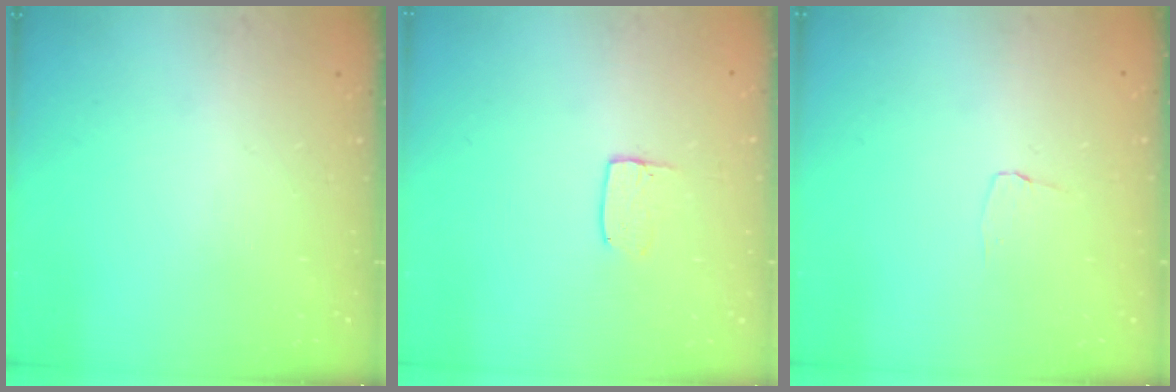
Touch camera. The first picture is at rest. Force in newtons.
{"total": 3.6, "press": 3.5, "slide": 0.2}
{"total": 2.9, "press": 2.8, "slide": 0.3}